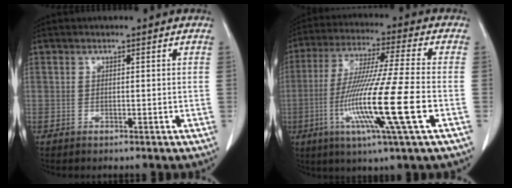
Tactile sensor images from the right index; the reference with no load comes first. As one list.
[{"total": 16.3, "force": [-4.8, -1.1, 15.5], "torque": [-0.307, -0.025, -0.094]}]